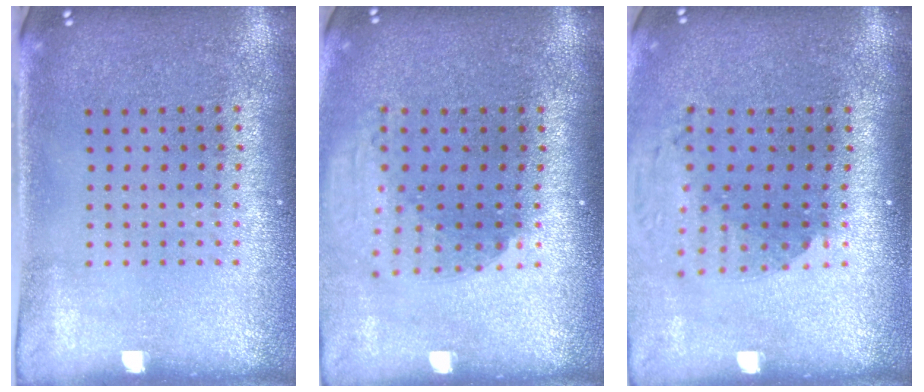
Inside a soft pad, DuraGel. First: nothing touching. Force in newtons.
{"total": 2.0, "press": 1.5, "slide": 1.3}
{"total": 1.8, "press": 1.5, "slide": 1.1}